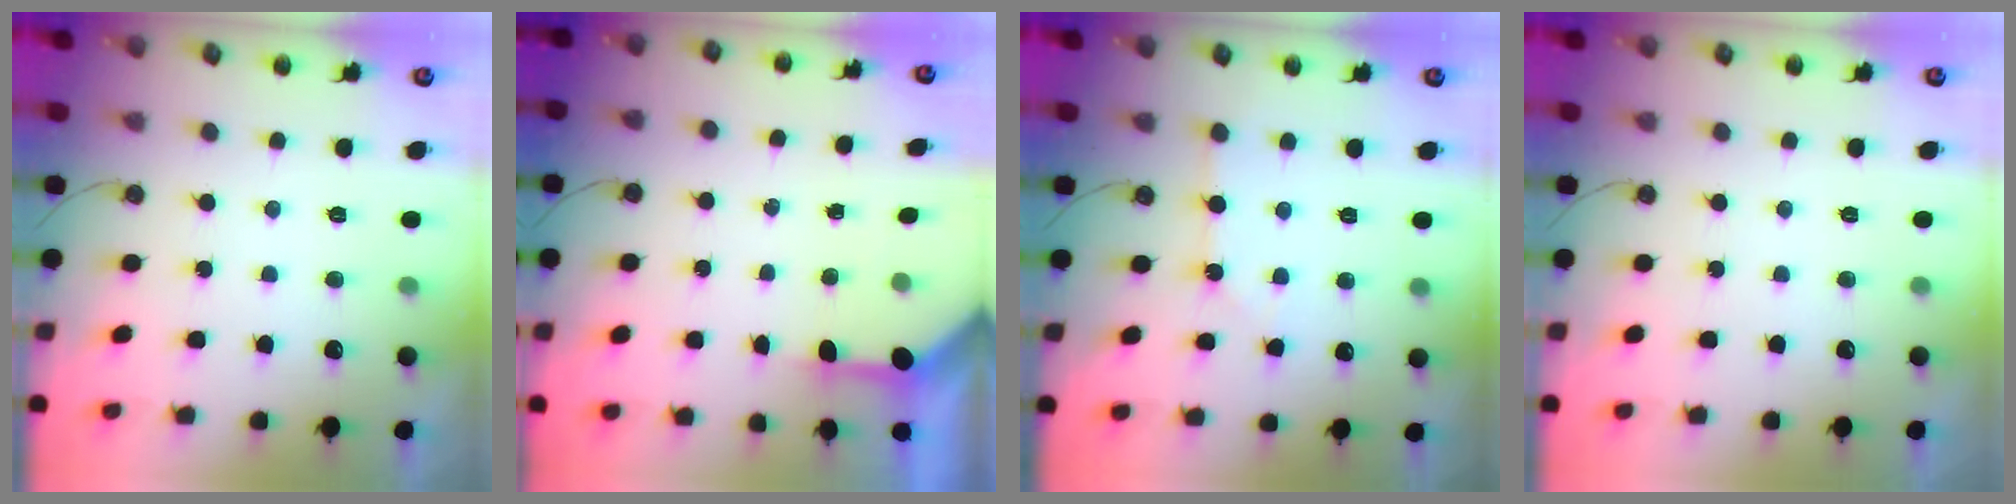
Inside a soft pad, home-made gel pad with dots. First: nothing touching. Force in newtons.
{"total": 3.5, "press": 3.4, "slide": 0.4}
{"total": 1.9, "press": 1.8, "slide": 0.4}
{"total": 0.0}